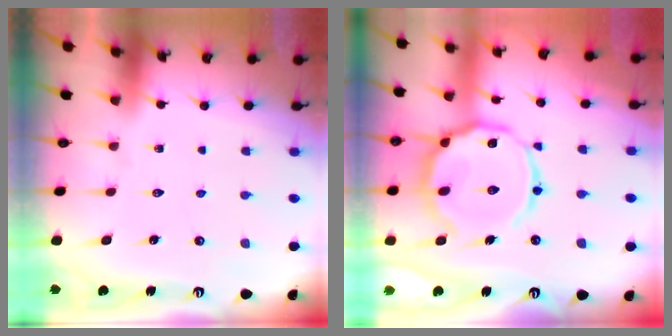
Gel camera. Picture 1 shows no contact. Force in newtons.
{"total": 15.2, "press": 15.2, "slide": 1.3}